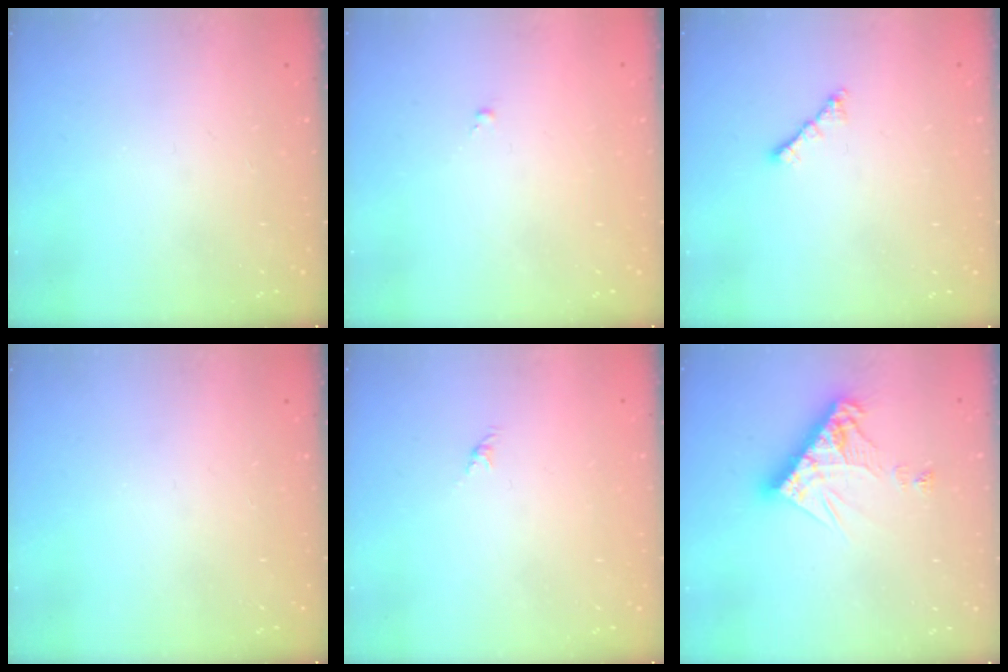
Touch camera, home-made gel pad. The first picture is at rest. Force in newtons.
{"total": 0.0}
{"total": 1.8, "press": 1.8, "slide": 0.5}
{"total": 0.0}
{"total": 0.0}
{"total": 11.6, "press": 11.6, "slide": 1.0}